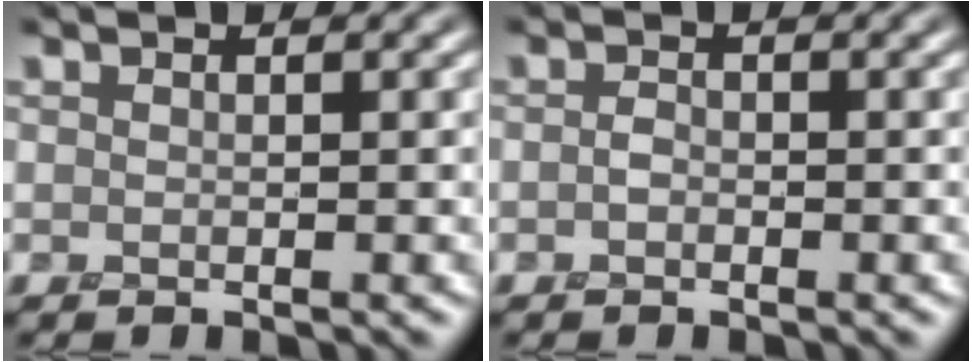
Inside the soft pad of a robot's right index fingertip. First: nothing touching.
{"total": 0.6, "force": [-0.4, 0.3, 0.2], "torque": [-0.006, -0.001, -0.009]}